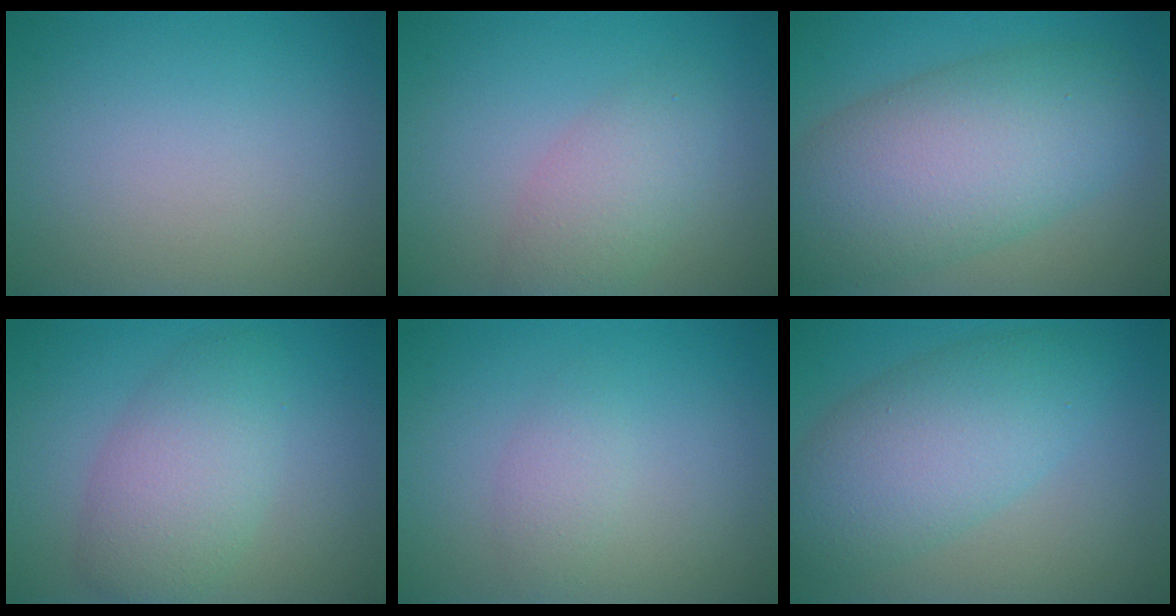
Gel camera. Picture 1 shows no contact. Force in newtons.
{"total": 3.4, "press": 3.4, "slide": 0.2}
{"total": 10.2, "press": 10.2, "slide": 0.4}
{"total": 5.2, "press": 5.2, "slide": 0.0}
{"total": 1.5, "press": 1.5, "slide": 0.1}
{"total": 6.9, "press": 6.9, "slide": 0.2}